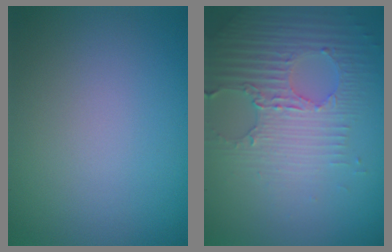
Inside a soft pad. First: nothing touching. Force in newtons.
{"total": 3.9, "press": 3.8, "slide": 1.1}